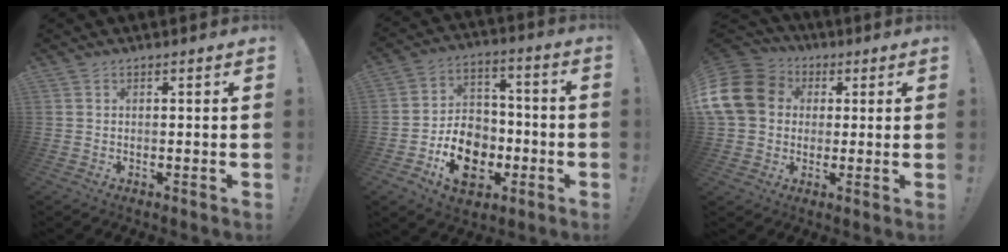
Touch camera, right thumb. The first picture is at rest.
{"total": 14.6, "force": [-5.9, 11.0, 7.4], "torque": [-0.106, 0.042, -0.098]}
{"total": 17.3, "force": [3.0, 14.1, 9.5], "torque": [-0.185, 0.001, 0.057]}